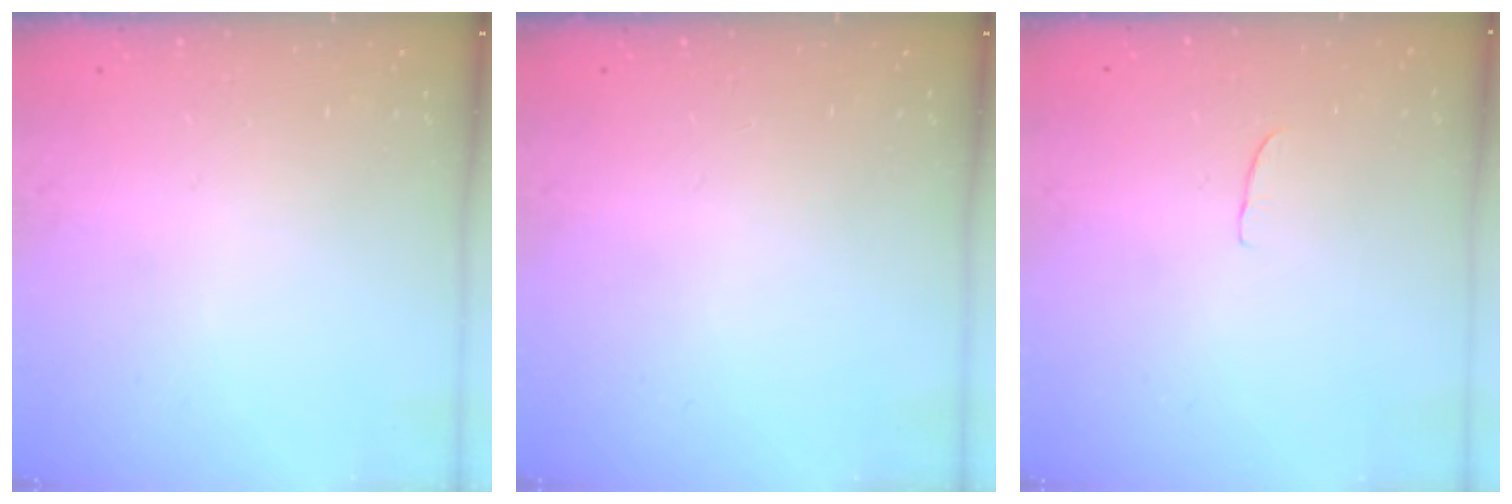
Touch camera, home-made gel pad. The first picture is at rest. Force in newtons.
{"total": 0.0}
{"total": 3.7, "press": 3.7, "slide": 0.3}